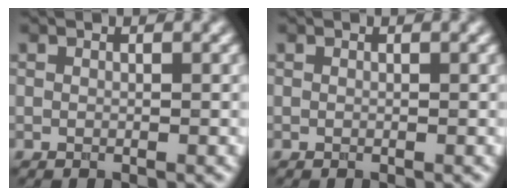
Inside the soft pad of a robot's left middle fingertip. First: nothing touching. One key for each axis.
{"total": 0.0}